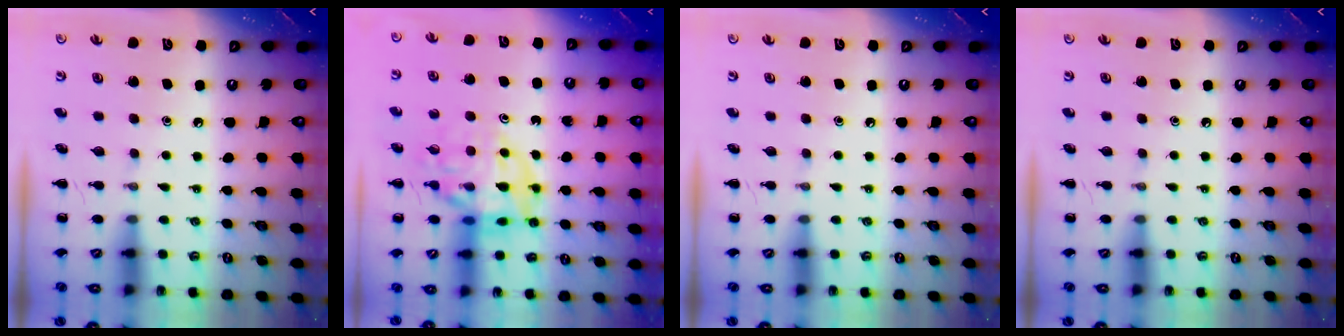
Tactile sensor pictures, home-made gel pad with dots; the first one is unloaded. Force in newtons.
{"total": 14.2, "press": 13.8, "slide": 3.4}
{"total": 0.0}
{"total": 0.0}